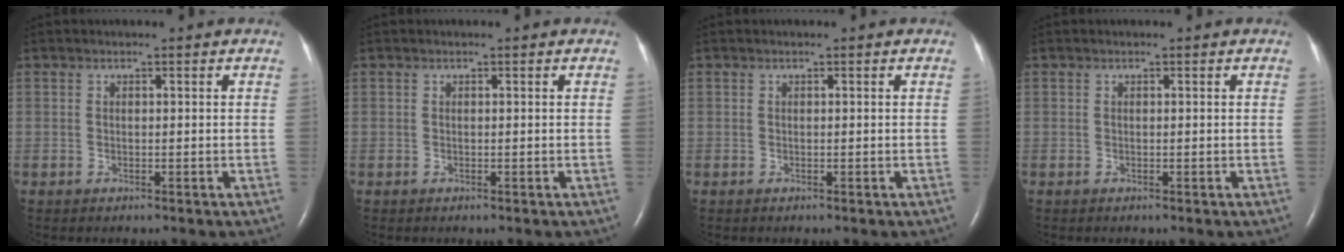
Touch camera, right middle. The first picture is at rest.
{"total": 0.0}
{"total": 0.0}
{"total": 0.0}